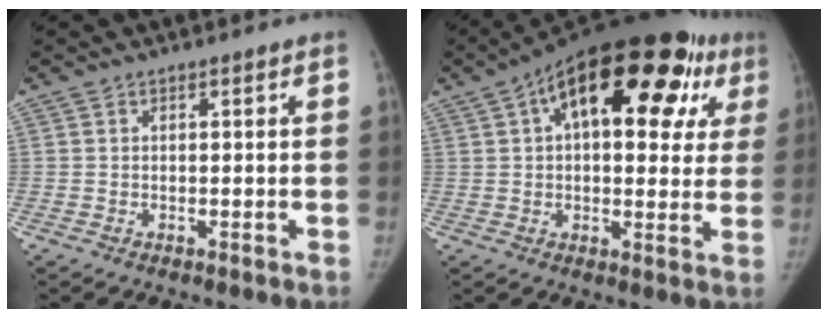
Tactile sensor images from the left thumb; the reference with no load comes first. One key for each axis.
{"total": 27.2, "fx": 10.7, "fy": 13.4, "fz": 21.1, "tx": -0.278, "ty": 0.041, "tz": 0.148}